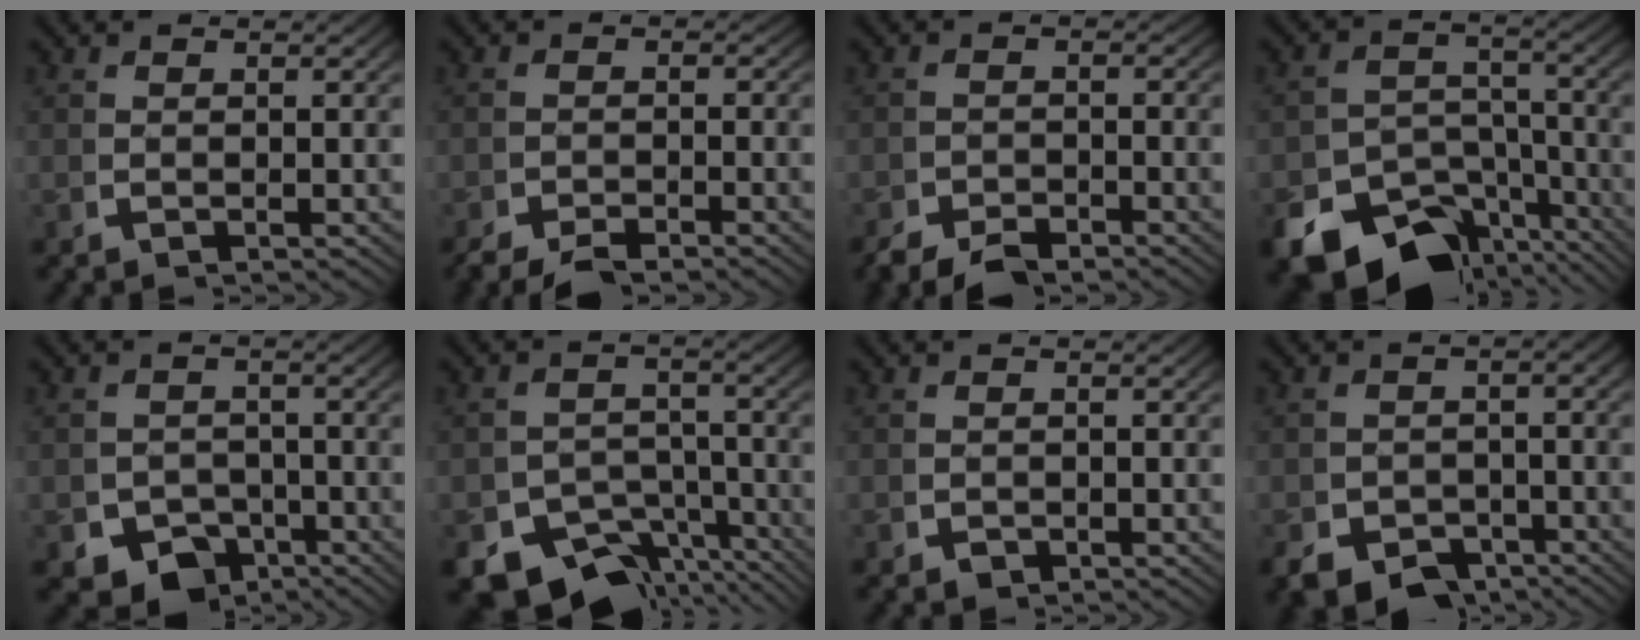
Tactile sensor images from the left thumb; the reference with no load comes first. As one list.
[{"total": 2.9, "force": [-2.6, 1.1, 0.7], "torque": [-0.004, -0.018, -0.047]}, {"total": 3.3, "force": [-2.9, 1.2, 0.8], "torque": [-0.002, -0.018, -0.052]}, {"total": 14.1, "force": [-8.7, 8.7, 6.9], "torque": [-0.115, -0.053, -0.129]}, {"total": 8.4, "force": [-5.2, 5.9, 2.9], "torque": [-0.048, -0.044, -0.075]}, {"total": 11.6, "force": [-7.9, 7.0, 4.7], "torque": [-0.078, -0.050, -0.121]}, {"total": 0.9, "force": [-0.5, 0.7, 0.2], "torque": [-0.007, -0.008, -0.007]}, {"total": 7.4, "force": [-5.2, 4.5, 2.8], "torque": [-0.037, -0.036, -0.077]}]